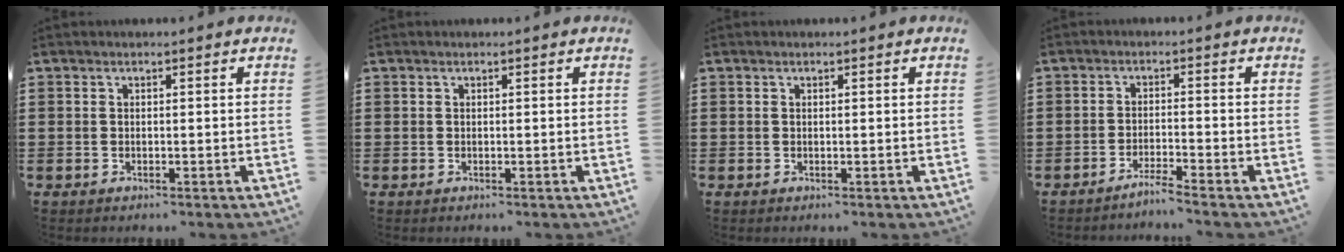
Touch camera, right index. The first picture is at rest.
{"total": 0.0}
{"total": 0.0}
{"total": 2.2, "force": [-2.1, -0.5, 0.6], "torque": [-0.012, 0.001, -0.039]}